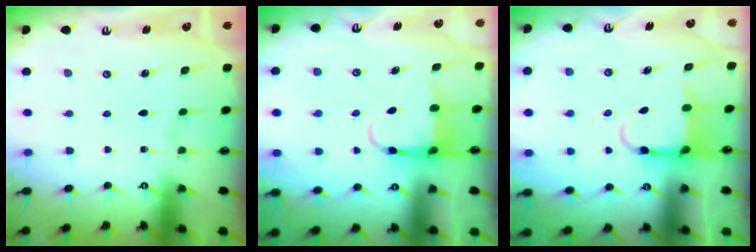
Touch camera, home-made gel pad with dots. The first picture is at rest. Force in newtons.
{"total": 3.8, "press": 3.7, "slide": 0.7}
{"total": 3.9, "press": 3.8, "slide": 0.9}